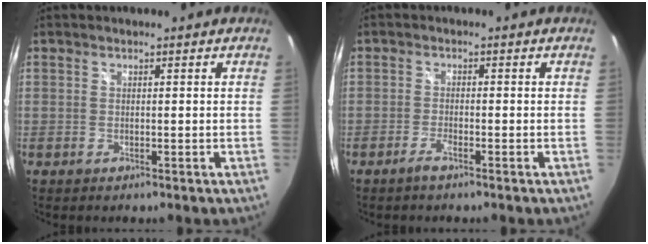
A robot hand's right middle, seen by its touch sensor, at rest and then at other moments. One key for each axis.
{"total": 2.1, "fx": -1.6, "fy": 0.3, "fz": 1.3, "tx": -0.036, "ty": -0.002, "tz": -0.035}